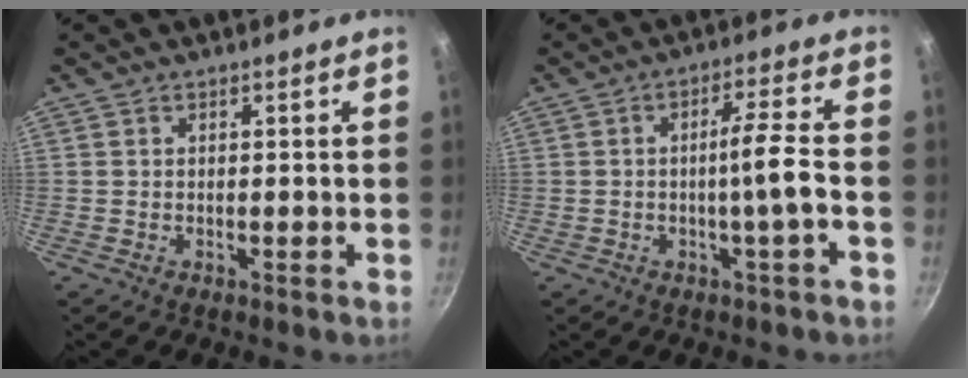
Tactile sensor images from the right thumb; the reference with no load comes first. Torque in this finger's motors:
{"motor_torque": [2.48, 2.46, 2.04, -0.73, 0.91]}